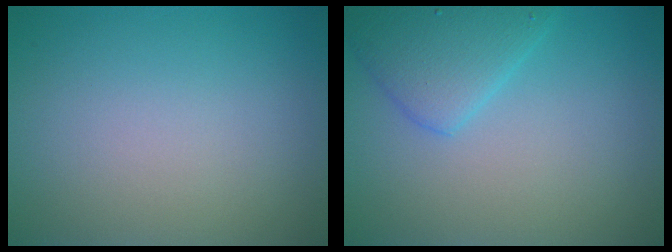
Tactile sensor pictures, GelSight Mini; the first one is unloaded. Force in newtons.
{"total": 3.6, "press": 3.6, "slide": 0.1}